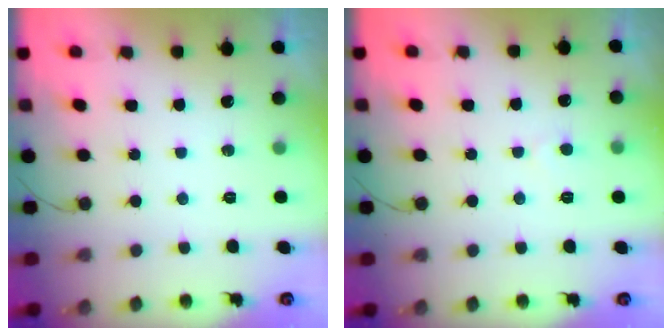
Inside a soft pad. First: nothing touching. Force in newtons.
{"total": 3.2, "press": 3.2, "slide": 0.3}